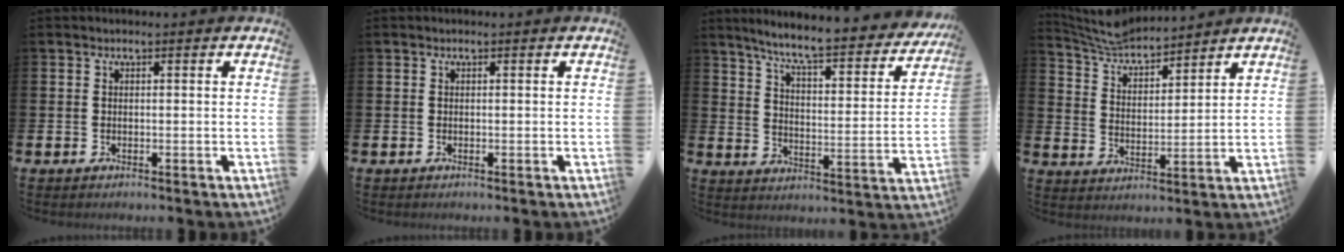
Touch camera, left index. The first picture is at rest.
{"total": 0.0}
{"total": 7.7, "force": [6.9, 0.6, 3.2], "torque": [-0.088, -0.054, 0.113]}
{"total": 5.8, "force": [5.6, 0.9, 1.0], "torque": [-0.048, -0.035, 0.100]}